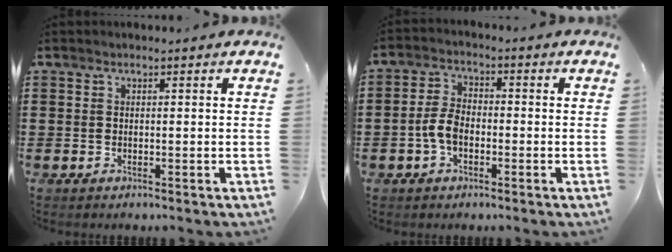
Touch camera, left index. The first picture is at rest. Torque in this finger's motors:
{"motor_torque": [1.39, 0.67, 0.21, 0.08]}